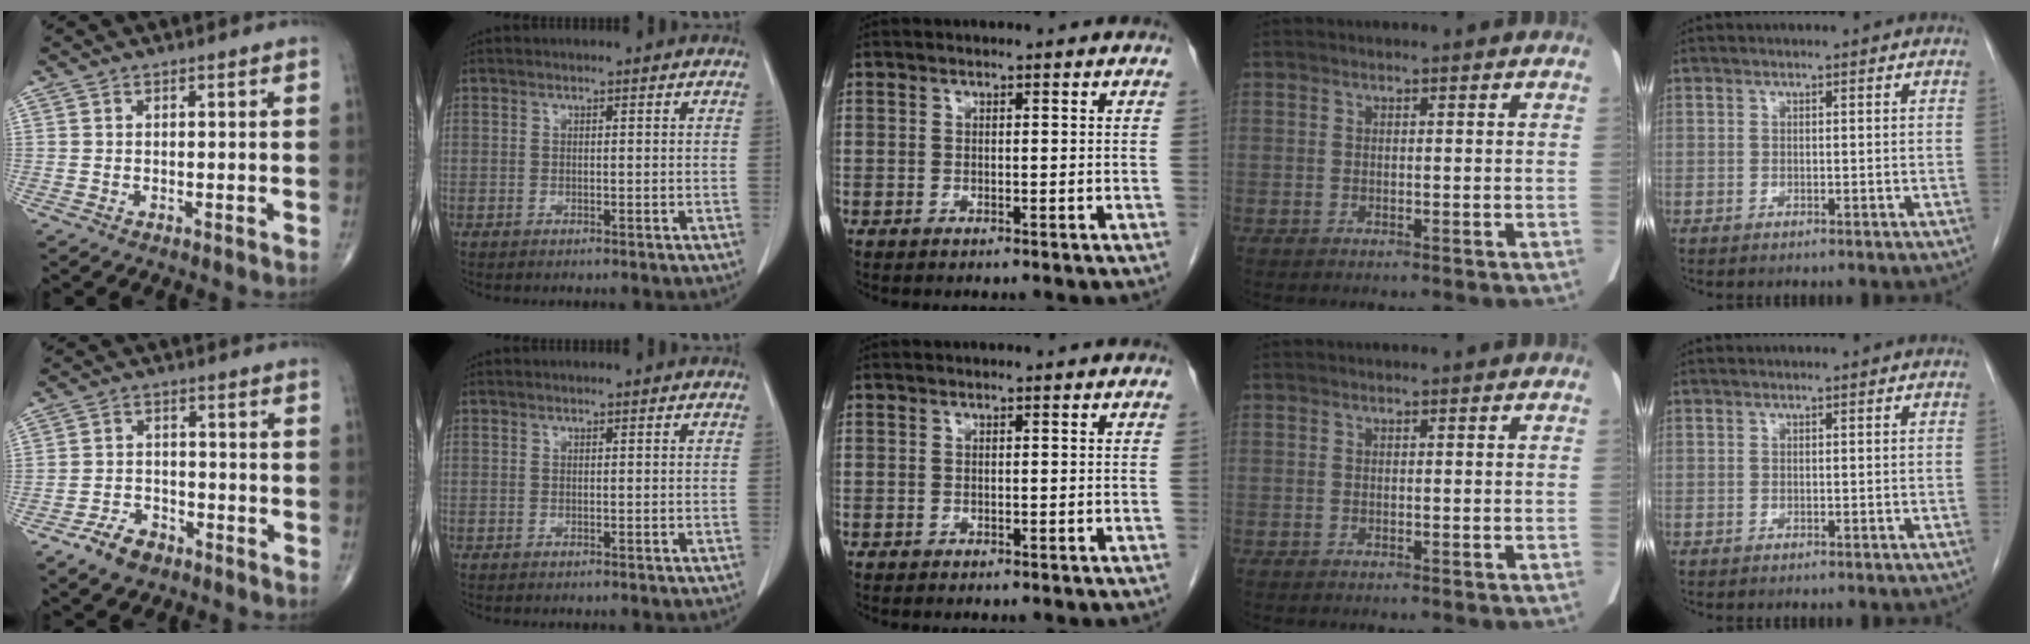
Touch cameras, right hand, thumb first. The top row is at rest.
{"thumb": {"total": 6.0, "force": [-4.1, 3.5, 2.7], "torque": [-0.041, 0.024, -0.073]}, "middle": {"total": 0.7, "force": [0.4, -0.1, -0.6], "torque": [0.009, 0.002, 0.005]}}